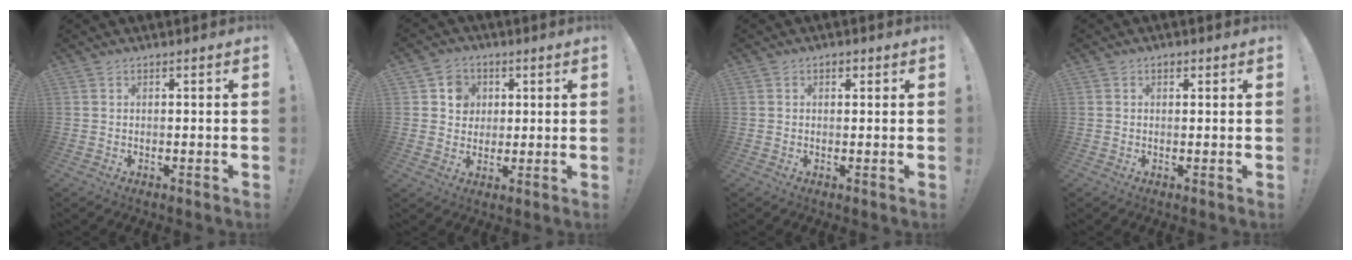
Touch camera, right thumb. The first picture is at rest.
{"total": 7.8, "force": [2.3, 7.2, 1.8], "torque": [-0.018, -0.013, 0.047]}
{"total": 1.3, "force": [0.7, 0.9, 0.8], "torque": [-0.004, -0.002, 0.009]}
{"total": 1.1, "force": [0.6, 0.7, 0.6], "torque": [-0.008, -0.001, 0.010]}